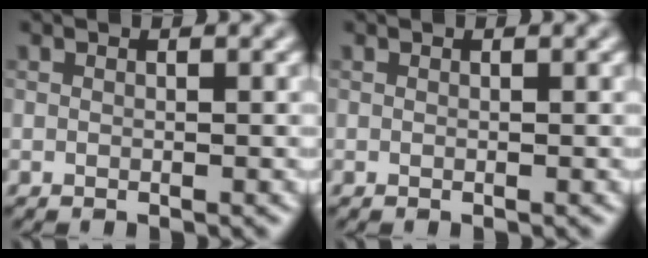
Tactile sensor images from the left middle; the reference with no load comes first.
{"total": 0.0}